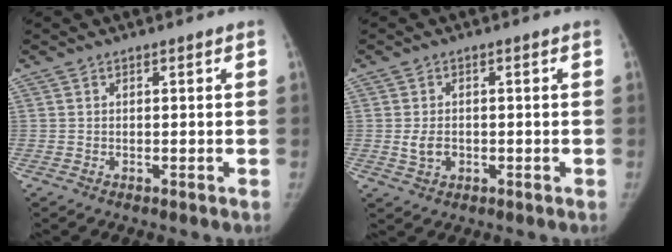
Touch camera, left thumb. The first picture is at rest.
{"total": 3.1, "force": [-0.3, 2.4, 2.0], "torque": [-0.032, -0.001, -0.002]}